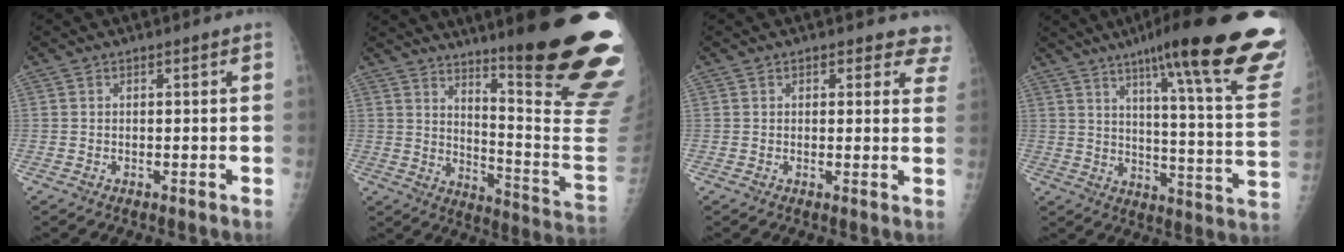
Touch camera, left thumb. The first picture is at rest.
{"total": 27.6, "force": [17.5, 2.7, 21.2], "torque": [-0.219, -0.125, 0.246]}
{"total": 5.3, "force": [4.5, 2.7, 1.0], "torque": [0.038, -0.015, 0.031]}
{"total": 29.5, "force": [20.0, 3.3, 21.4], "torque": [-0.247, -0.090, 0.267]}